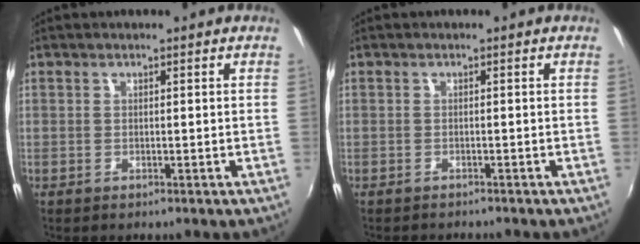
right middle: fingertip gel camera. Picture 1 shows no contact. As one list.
[{"total": 1.9, "force": [-1.8, 0.4, 0.3], "torque": [-0.014, -0.011, -0.030]}]